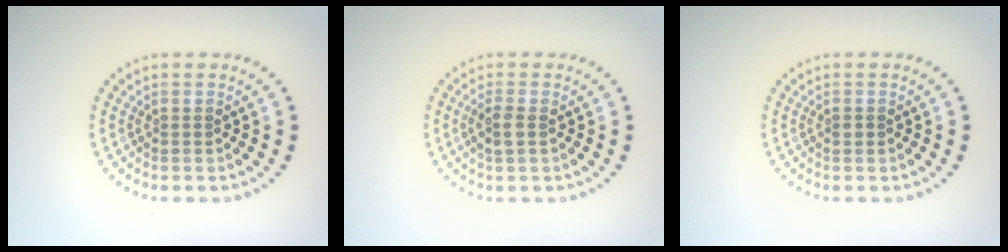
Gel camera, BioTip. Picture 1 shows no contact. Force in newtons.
{"total": 1.6, "press": 1.5, "slide": 0.5}
{"total": 0.7, "press": 0.7, "slide": 0.0}